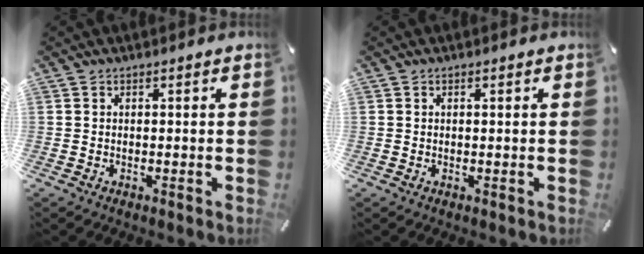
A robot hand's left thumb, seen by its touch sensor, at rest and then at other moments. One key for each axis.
{"total": 0.0}